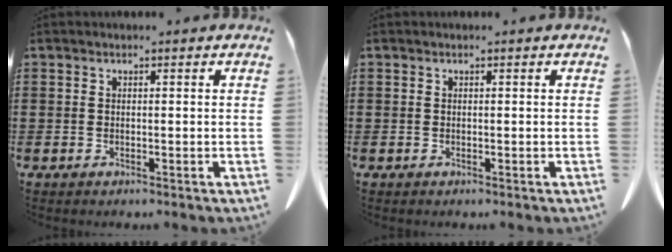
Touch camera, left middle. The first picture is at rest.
{"total": 0.0}